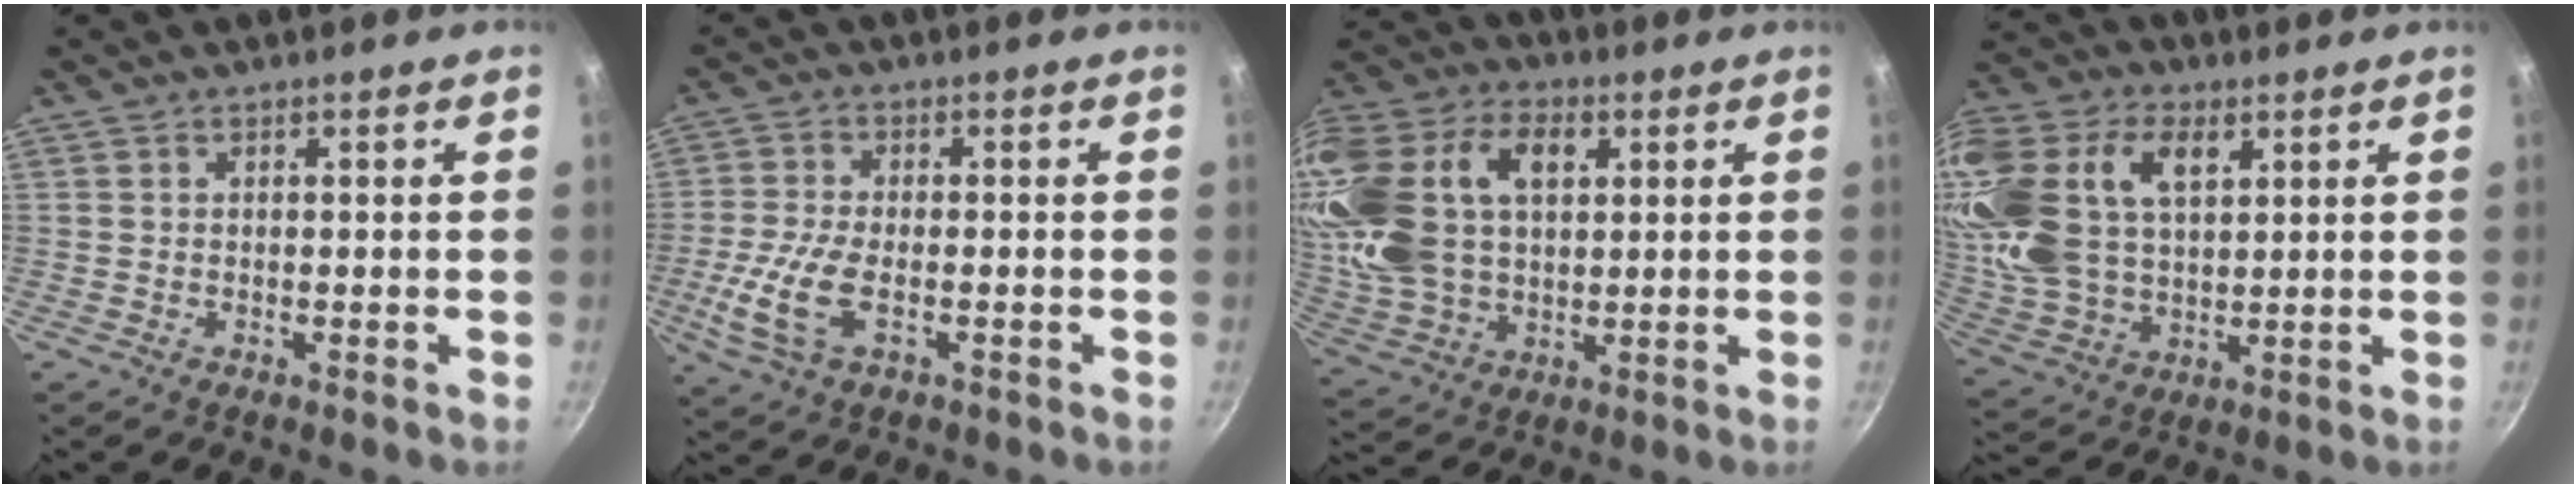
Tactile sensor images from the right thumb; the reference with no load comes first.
{"total": 9.2, "force": [-2.6, 4.4, 7.6], "torque": [-0.170, 0.001, -0.056]}
{"total": 24.8, "force": [5.9, 16.2, 17.7], "torque": [-0.361, 0.010, 0.110]}
{"total": 24.8, "force": [8.4, 16.0, 17.0], "torque": [-0.372, 0.009, 0.161]}